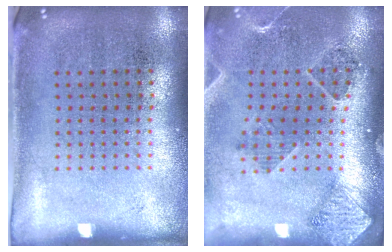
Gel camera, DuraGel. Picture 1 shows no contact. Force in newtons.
{"total": 1.5, "press": 1.5, "slide": 0.3}